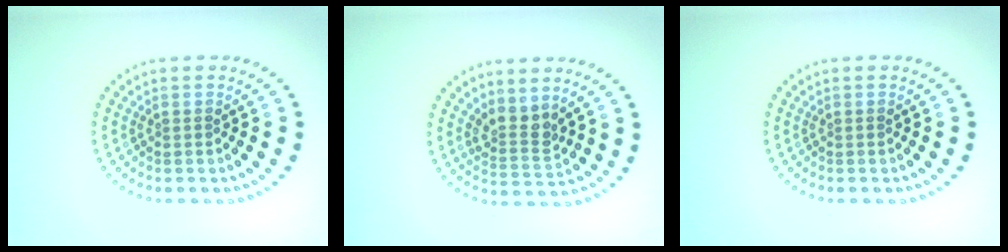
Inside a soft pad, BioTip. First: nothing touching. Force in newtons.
{"total": 2.6, "press": 1.9, "slide": 1.7}
{"total": 0.0}